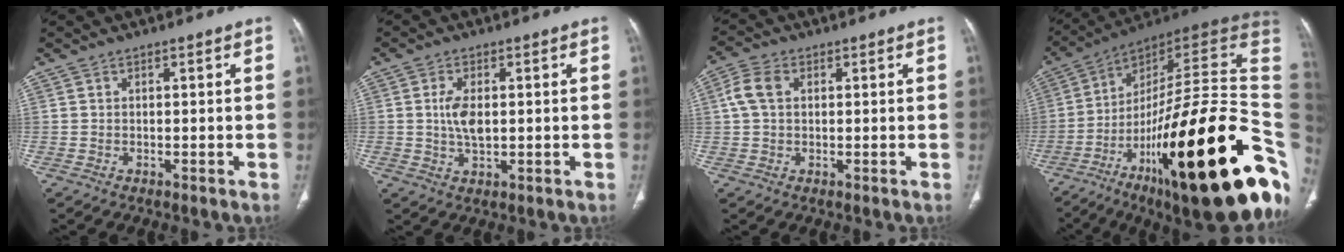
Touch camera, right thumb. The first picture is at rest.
{"total": 5.2, "force": [0.5, 2.7, 4.3], "torque": [-0.085, -0.002, 0.012]}
{"total": 5.1, "force": [1.1, 3.5, 3.6], "torque": [-0.083, 0.013, 0.020]}
{"total": 41.5, "force": [-13.0, 11.7, 37.7], "torque": [-0.460, 0.089, -0.200]}